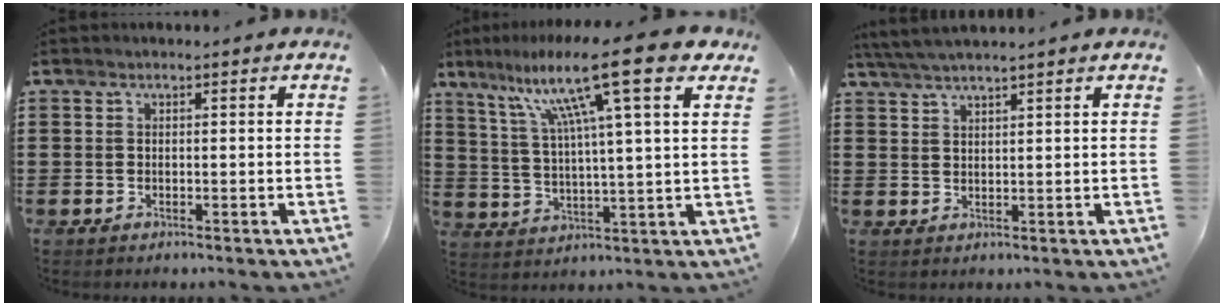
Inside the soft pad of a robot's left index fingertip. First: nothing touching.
{"total": 15.5, "force": [9.7, 1.2, 12.0], "torque": [-0.231, -0.031, 0.148]}
{"total": 3.1, "force": [2.8, -0.3, 1.3], "torque": [-0.032, -0.001, 0.053]}